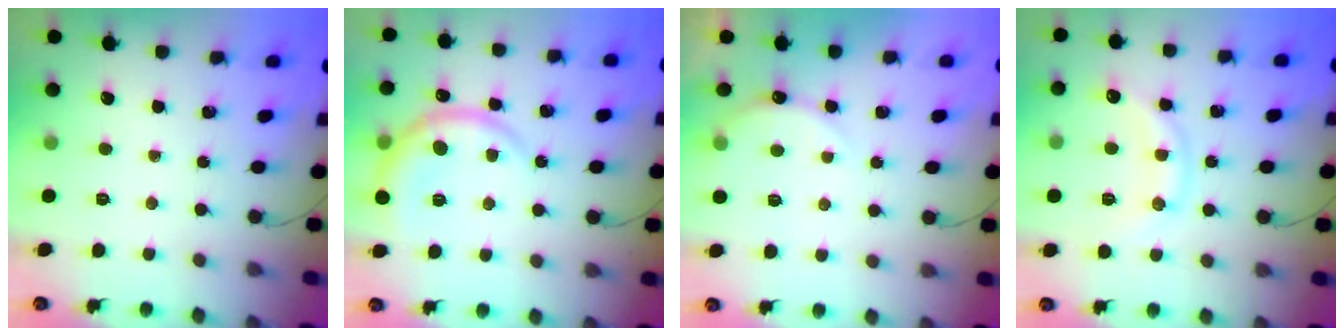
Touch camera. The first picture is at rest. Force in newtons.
{"total": 8.6, "press": 8.5, "slide": 0.5}
{"total": 7.2, "press": 7.1, "slide": 1.0}
{"total": 11.9, "press": 11.9, "slide": 0.7}